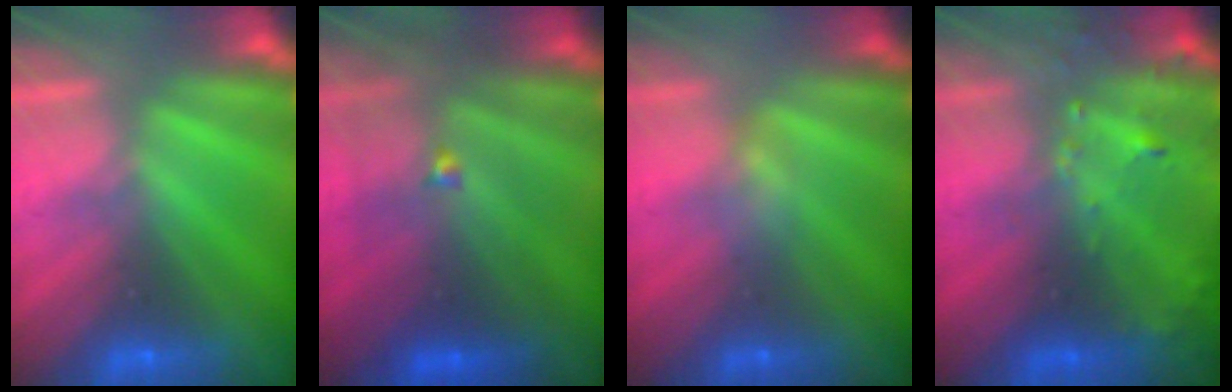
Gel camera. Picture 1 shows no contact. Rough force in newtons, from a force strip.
{"total": 4.5}
{"total": 2.3}
{"total": 8.8}